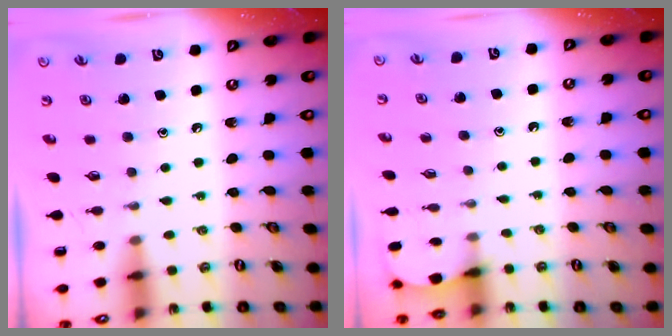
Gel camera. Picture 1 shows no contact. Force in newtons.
{"total": 2.1, "press": 2.1, "slide": 0.2}